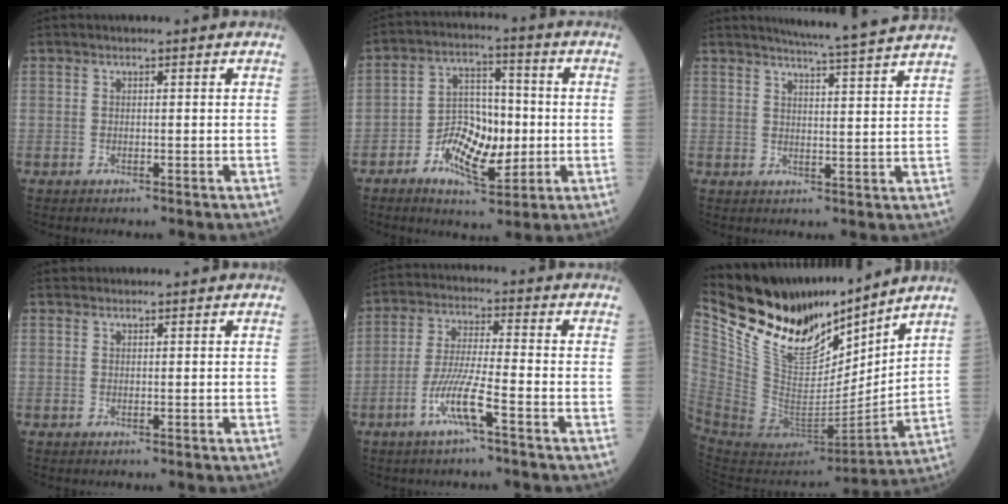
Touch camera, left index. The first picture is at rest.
{"total": 10.2, "force": [-2.7, 5.2, 8.4], "torque": [-0.154, 0.008, -0.045]}
{"total": 9.7, "force": [8.9, -1.7, 3.5], "torque": [-0.059, -0.014, 0.109]}
{"total": 0.8, "force": [0.7, 0.1, -0.1], "torque": [-0.007, 0.014, 0.017]}
{"total": 7.5, "force": [-4.0, -0.5, 6.2], "torque": [-0.128, -0.004, -0.081]}
{"total": 22.0, "force": [18.6, 6.9, 9.5], "torque": [-0.204, -0.014, 0.348]}